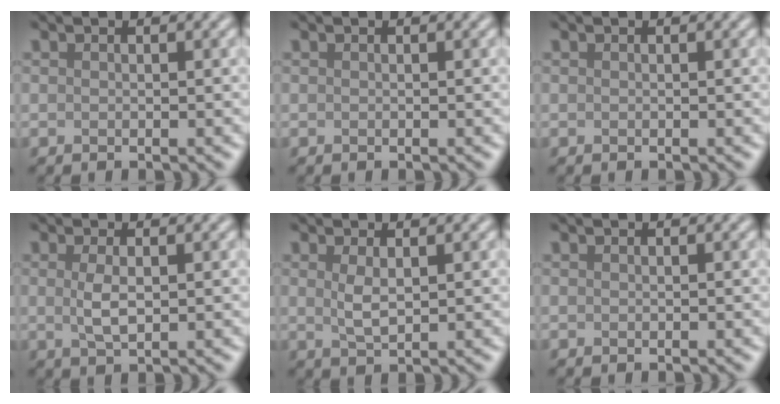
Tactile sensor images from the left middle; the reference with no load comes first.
{"total": 0.0}
{"total": 0.0}
{"total": 2.1, "force": [0.1, 0.8, 2.0], "torque": [-0.050, -0.001, 0.003]}
{"total": 1.8, "force": [0.5, 0.6, 1.6], "torque": [-0.041, -0.003, 0.012]}
{"total": 0.0}